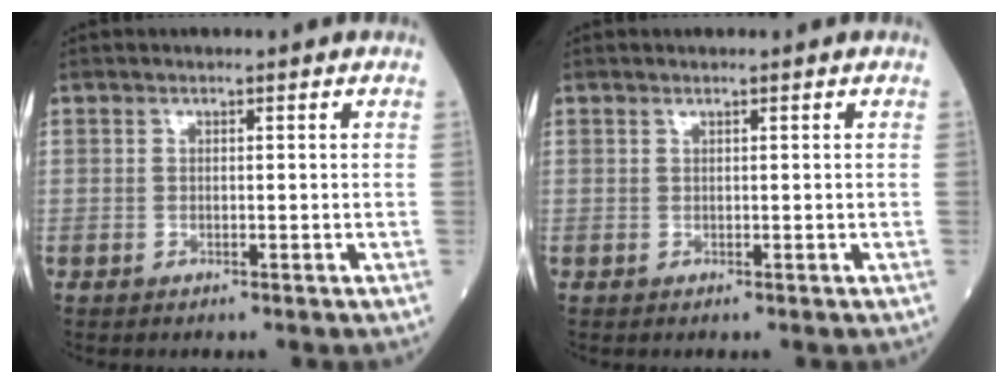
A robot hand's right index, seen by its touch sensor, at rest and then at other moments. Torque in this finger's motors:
{"motor_torque": [-0.04, -0.02, -0.03, 0.02]}